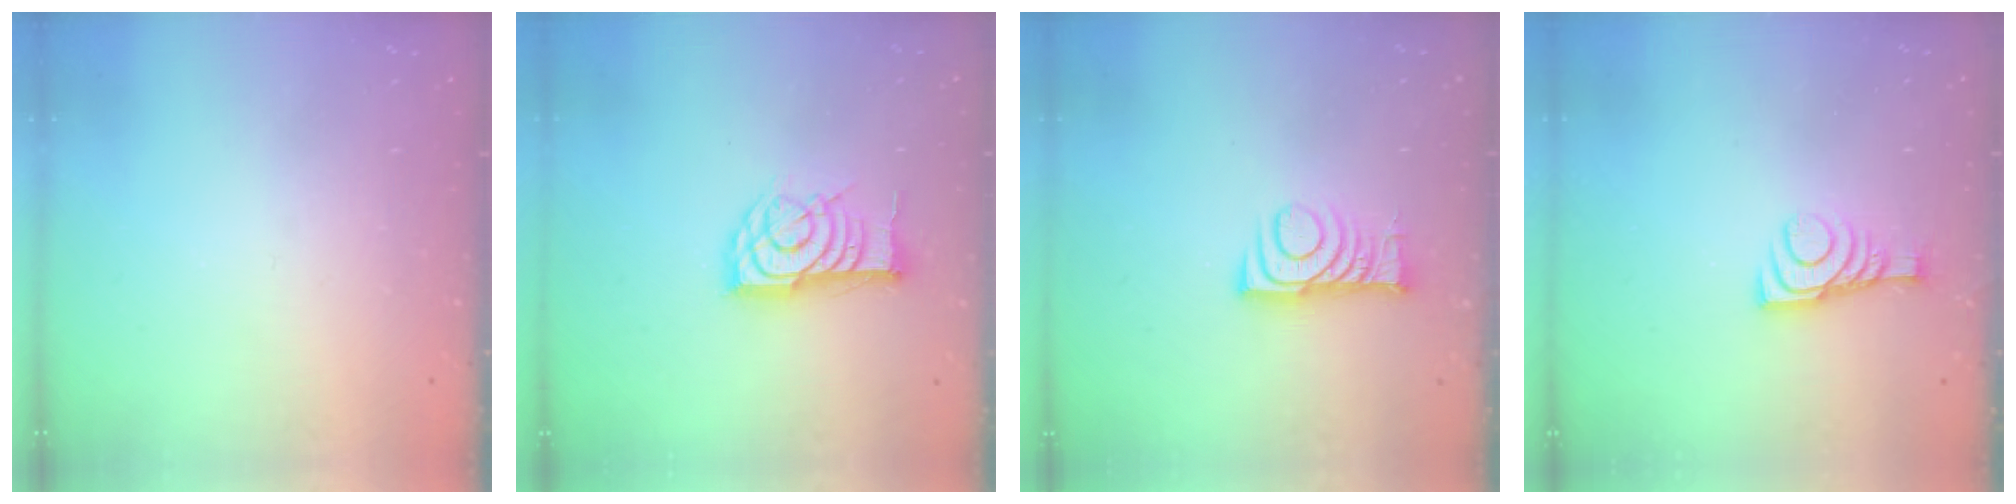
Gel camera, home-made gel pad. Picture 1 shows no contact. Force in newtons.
{"total": 13.1, "press": 13.1, "slide": 0.5}
{"total": 8.1, "press": 8.1, "slide": 0.9}
{"total": 9.2, "press": 9.2, "slide": 0.2}